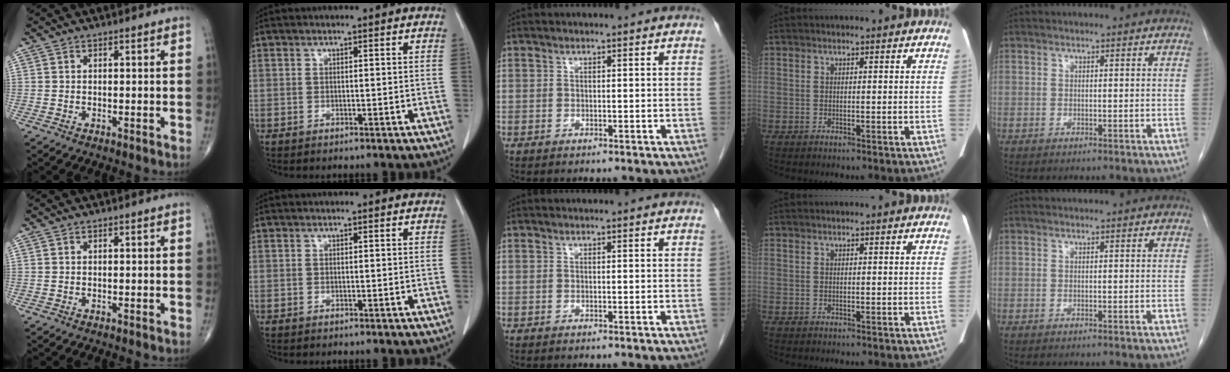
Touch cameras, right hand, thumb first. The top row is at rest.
{}